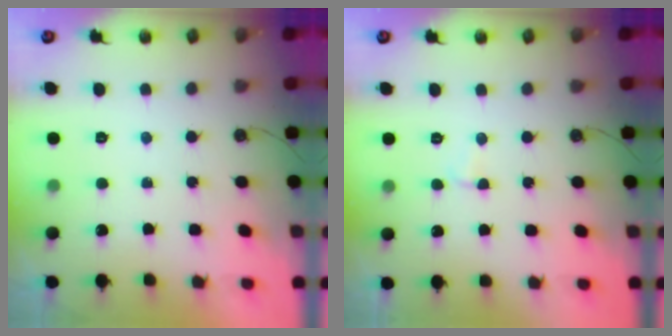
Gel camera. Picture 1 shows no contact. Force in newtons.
{"total": 4.1, "press": 2.8, "slide": 3.0}